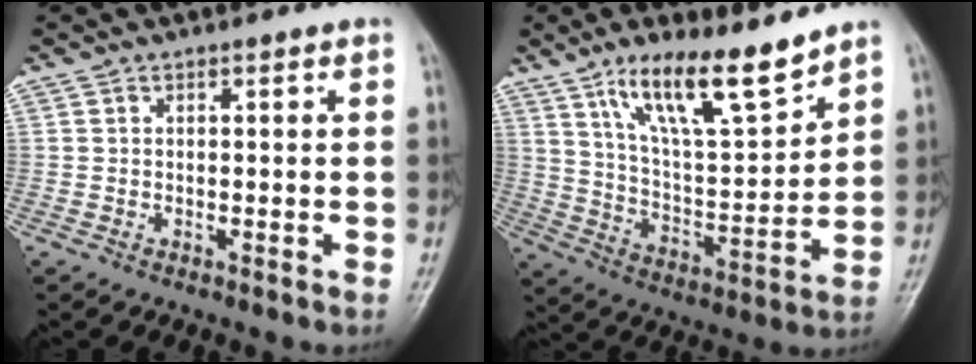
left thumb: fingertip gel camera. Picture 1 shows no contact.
{"total": 15.2, "force": [10.7, 3.8, 10.2], "torque": [-0.156, -0.065, 0.201]}